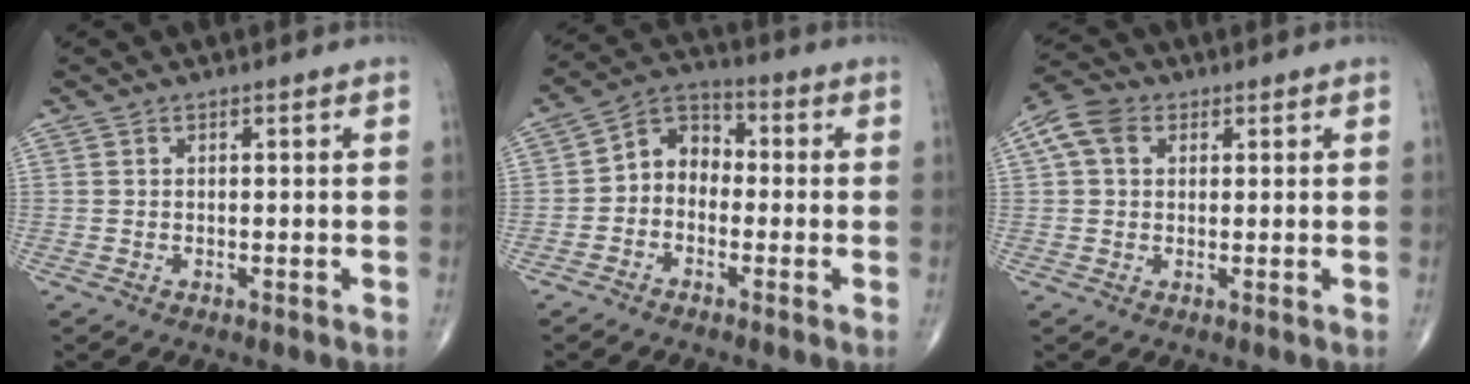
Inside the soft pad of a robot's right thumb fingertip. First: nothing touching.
{"total": 7.2, "force": [-1.3, 5.7, 4.3], "torque": [-0.044, 0.034, -0.044]}
{"total": 6.3, "force": [2.1, 4.6, 3.8], "torque": [-0.072, 0.017, 0.034]}